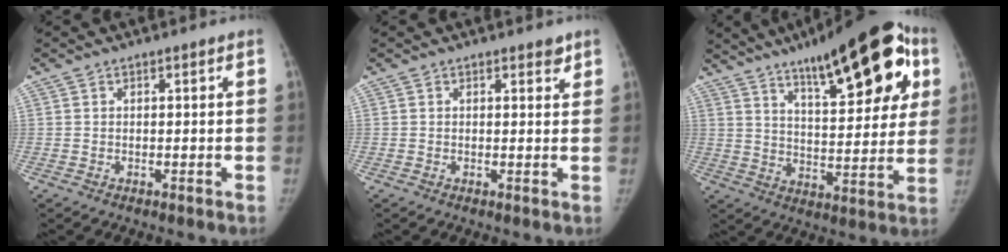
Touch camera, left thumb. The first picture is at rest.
{"total": 1.7, "force": [1.3, 0.8, 0.7], "torque": [0.006, -0.007, 0.013]}
{"total": 25.2, "force": [12.4, 8.3, 20.3], "torque": [-0.252, -0.019, 0.185]}